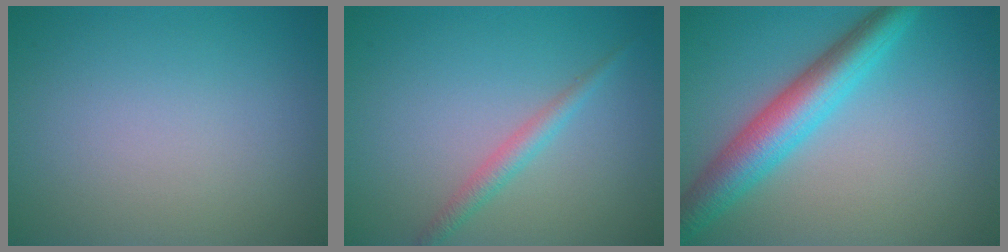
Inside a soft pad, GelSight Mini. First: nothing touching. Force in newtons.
{"total": 1.8, "press": 1.8, "slide": 0.0}
{"total": 6.0, "press": 6.0, "slide": 0.2}